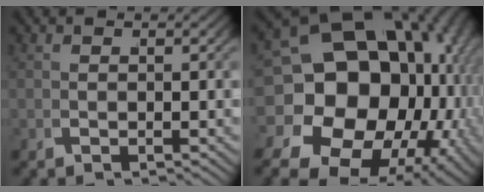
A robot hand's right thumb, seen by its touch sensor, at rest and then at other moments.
{"total": 27.4, "force": [1.1, 20.0, 18.7], "torque": [-0.317, -0.035, 0.015]}